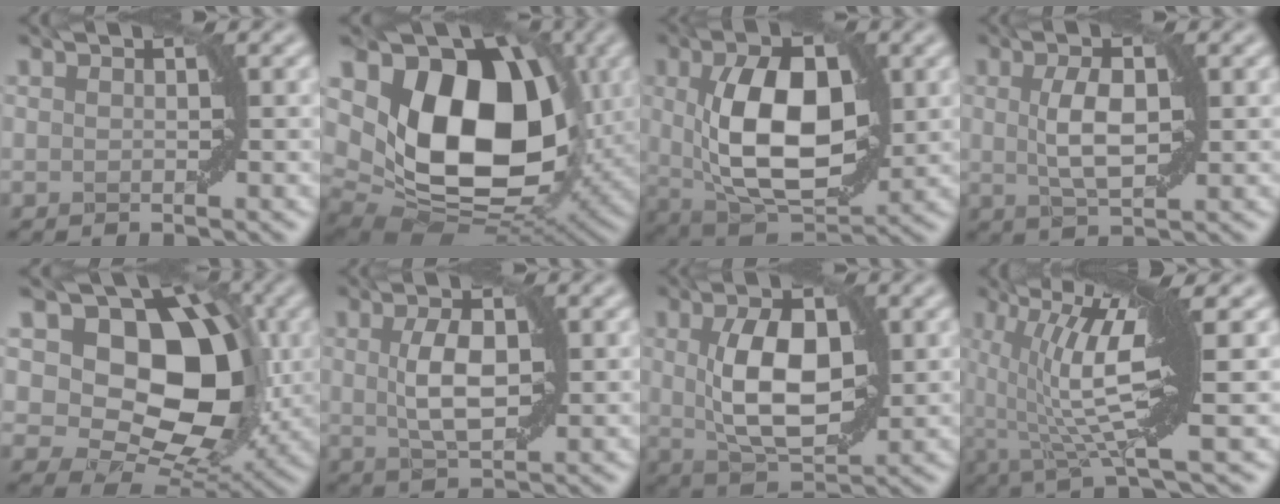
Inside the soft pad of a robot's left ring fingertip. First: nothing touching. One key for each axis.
{"total": 14.8, "fx": 3.1, "fy": 9.9, "fz": 10.5, "tx": -0.163, "ty": -0.013, "tz": 0.059}
{"total": 10.3, "fx": 0.7, "fy": 5.4, "fz": 8.7, "tx": -0.155, "ty": -0.003, "tz": 0.017}
{"total": 3.9, "fx": 0.4, "fy": 1.6, "fz": 3.6, "tx": -0.076, "ty": 0.002, "tz": 0.010}
{"total": 13.0, "fx": 2.5, "fy": 8.9, "fz": 9.1, "tx": -0.119, "ty": -0.007, "tz": 0.036}
{"total": 4.4, "fx": 0.4, "fy": 1.9, "fz": 3.9, "tx": -0.080, "ty": 0.002, "tz": 0.010}
{"total": 7.5, "fx": 0.6, "fy": 3.8, "fz": 6.5, "tx": -0.126, "ty": -0.001, "tz": 0.015}
{"total": 9.6, "fx": 1.5, "fy": 2.2, "fz": 9.3, "tx": -0.167, "ty": 0.005, "tz": 0.026}